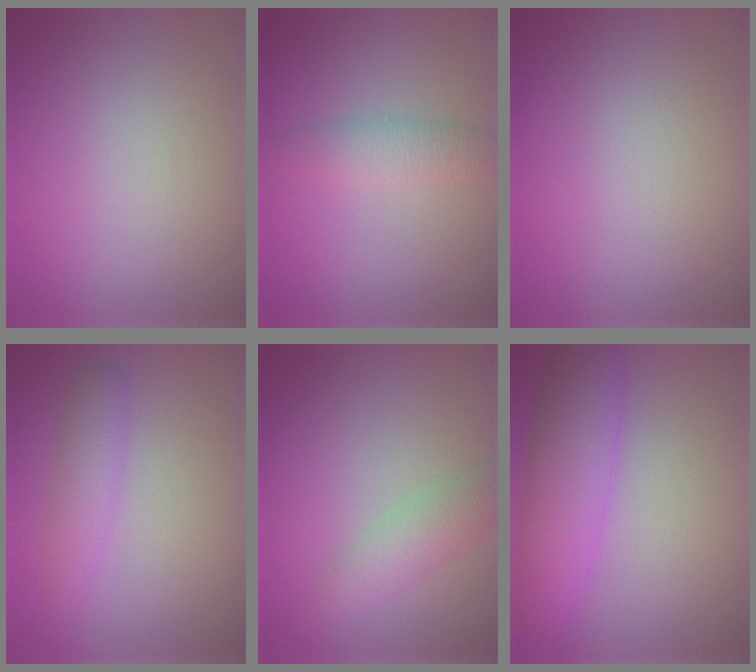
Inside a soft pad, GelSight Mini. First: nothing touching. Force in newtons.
{"total": 2.5, "press": 2.5, "slide": 0.1}
{"total": 0.0}
{"total": 2.4, "press": 2.4, "slide": 0.1}
{"total": 3.0, "press": 3.0, "slide": 0.1}
{"total": 6.0, "press": 6.0, "slide": 0.2}